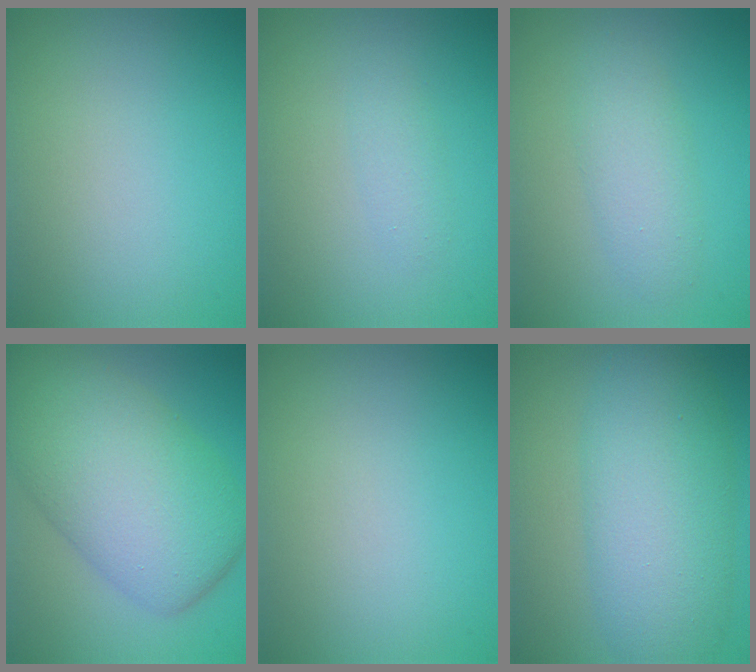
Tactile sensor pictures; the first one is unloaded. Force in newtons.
{"total": 1.2, "press": 1.2, "slide": 0.1}
{"total": 2.7, "press": 2.7, "slide": 0.0}
{"total": 10.6, "press": 10.6, "slide": 0.4}
{"total": 0.0}
{"total": 8.2, "press": 8.2, "slide": 0.3}